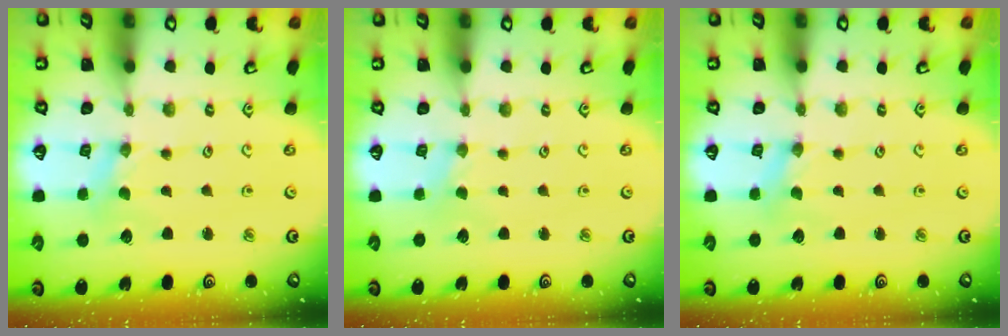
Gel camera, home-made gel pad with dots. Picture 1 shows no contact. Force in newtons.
{"total": 0.0}
{"total": 0.0}